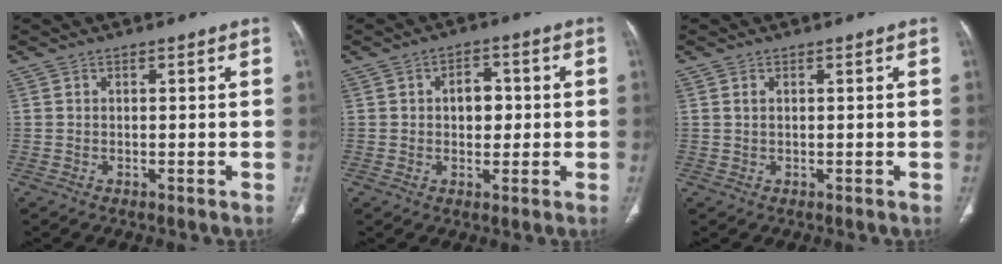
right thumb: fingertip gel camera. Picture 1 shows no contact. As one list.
[{"total": 5.1, "force": [0.3, 3.6, 3.6], "torque": [-0.030, 0.009, 0.002]}, {"total": 1.0, "force": [0.3, 0.5, 0.8], "torque": [-0.020, 0.002, 0.008]}]